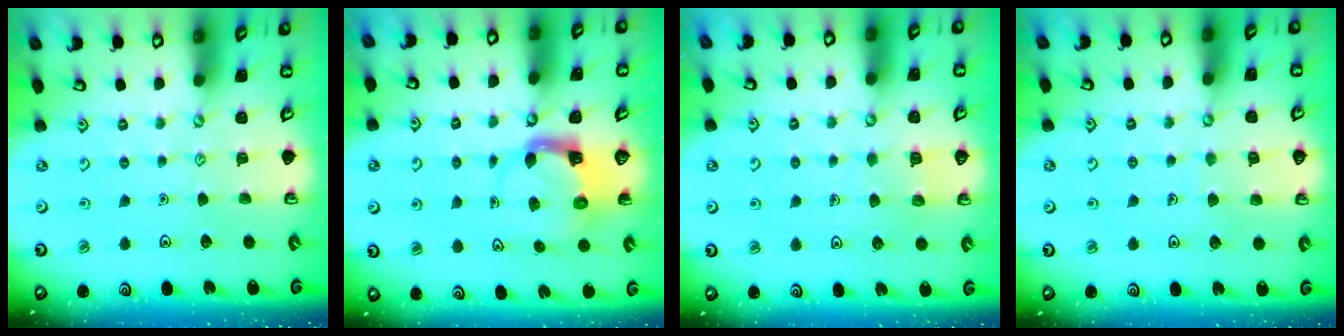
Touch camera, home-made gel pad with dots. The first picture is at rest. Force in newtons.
{"total": 3.9, "press": 3.8, "slide": 0.6}
{"total": 3.7, "press": 3.7, "slide": 0.2}
{"total": 4.6, "press": 4.6, "slide": 0.4}